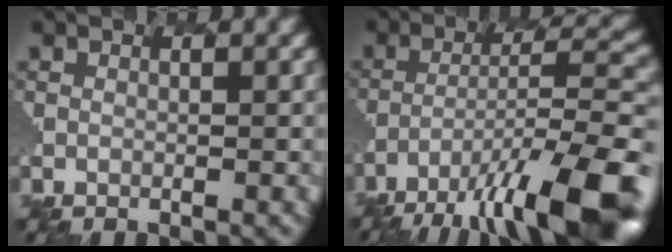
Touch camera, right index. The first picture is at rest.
{"total": 13.5, "force": [-9.0, 3.5, 9.4], "torque": [-0.181, -0.005, -0.138]}